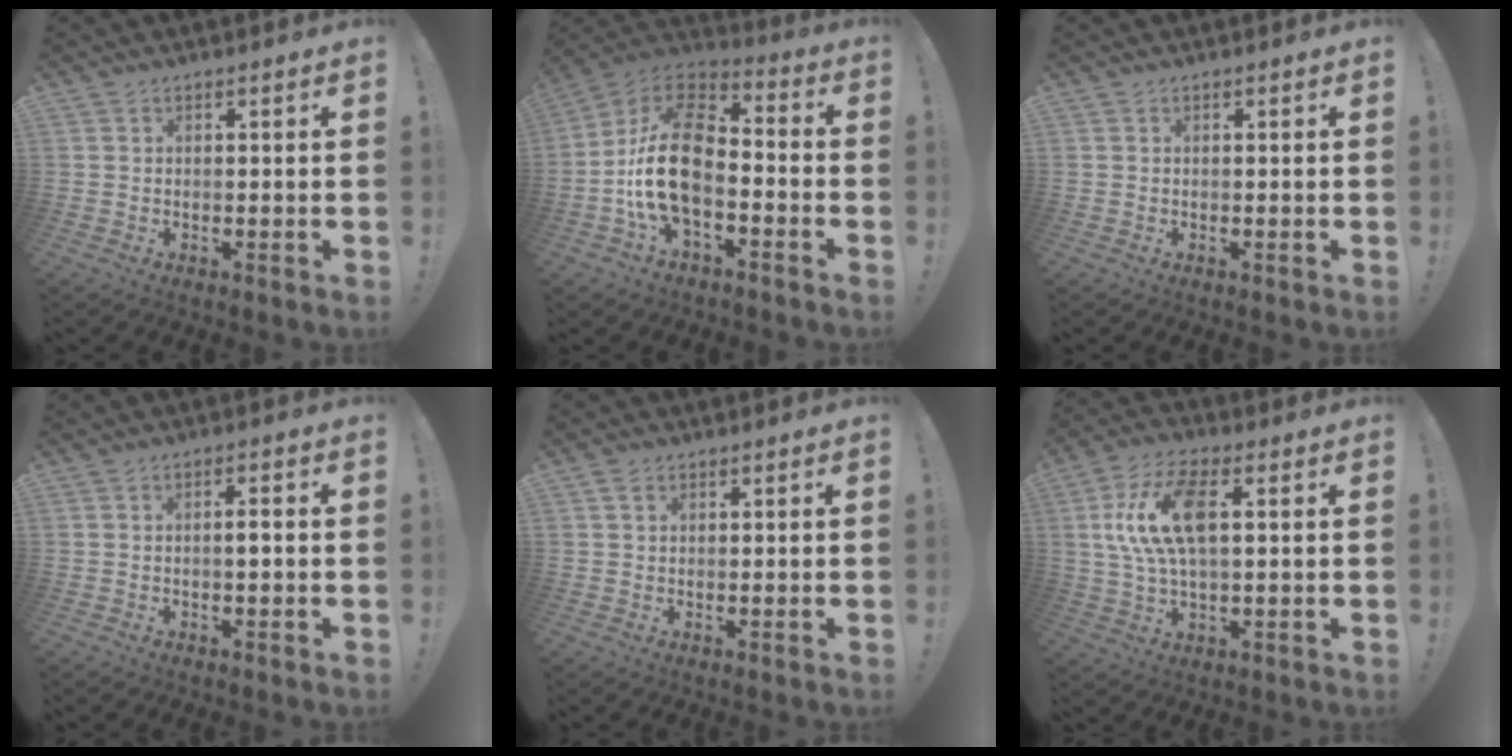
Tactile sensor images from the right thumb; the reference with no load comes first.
{"total": 19.2, "force": [-4.6, 11.5, 14.6], "torque": [-0.265, 0.033, -0.073]}
{"total": 0.0}
{"total": 2.3, "force": [-0.5, 0.3, 2.3], "torque": [-0.033, 0.002, -0.013]}
{"total": 1.5, "force": [0.8, 1.0, 0.8], "torque": [-0.016, 0.002, 0.015]}
{"total": 15.3, "force": [3.0, 7.5, 13.0], "torque": [-0.246, 0.004, 0.055]}